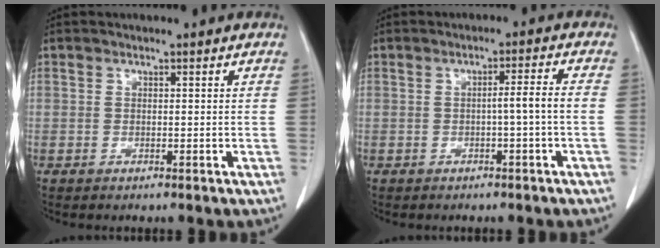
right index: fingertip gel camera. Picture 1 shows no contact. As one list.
[{"total": 3.0, "force": [-0.9, -0.8, 2.7], "torque": [-0.043, 0.007, -0.012]}]